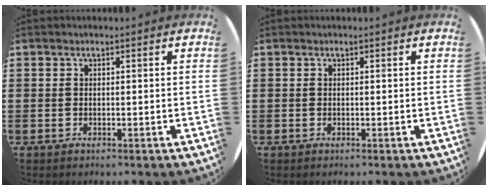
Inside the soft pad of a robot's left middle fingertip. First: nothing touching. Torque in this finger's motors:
{"motor_torque": [0.02, 0.00, 0.03, 0.00]}